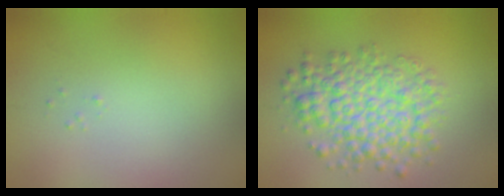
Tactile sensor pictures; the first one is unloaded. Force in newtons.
{"total": 5.9, "press": 5.9, "slide": 0.1}